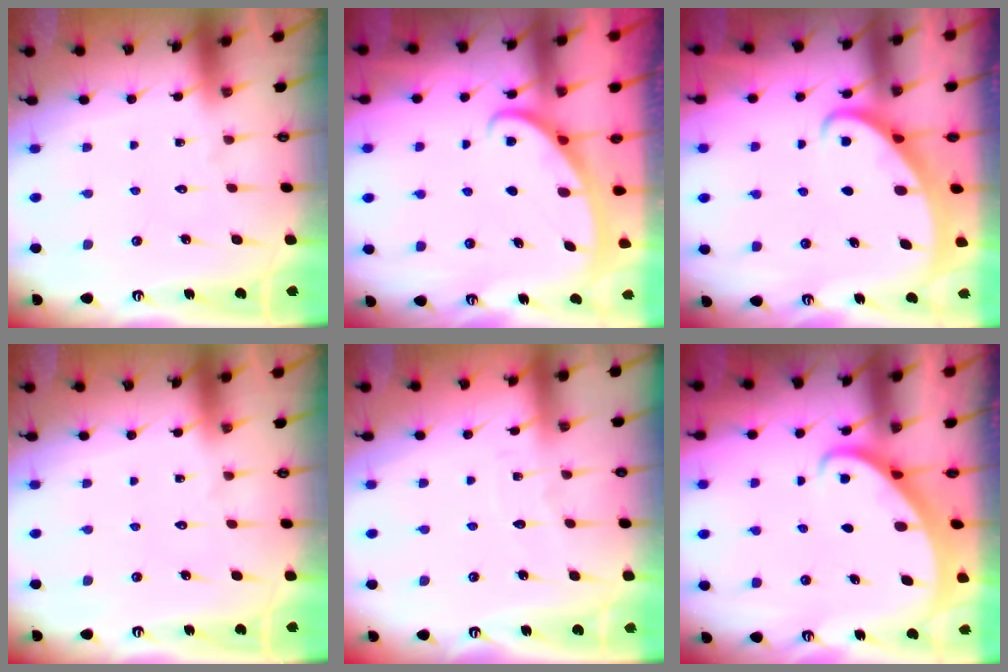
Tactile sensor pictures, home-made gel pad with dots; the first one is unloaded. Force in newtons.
{"total": 2.9, "press": 2.9, "slide": 0.3}
{"total": 2.5, "press": 2.5, "slide": 0.3}
{"total": 0.0}
{"total": 2.8, "press": 2.8, "slide": 0.4}
{"total": 2.7, "press": 2.6, "slide": 0.3}